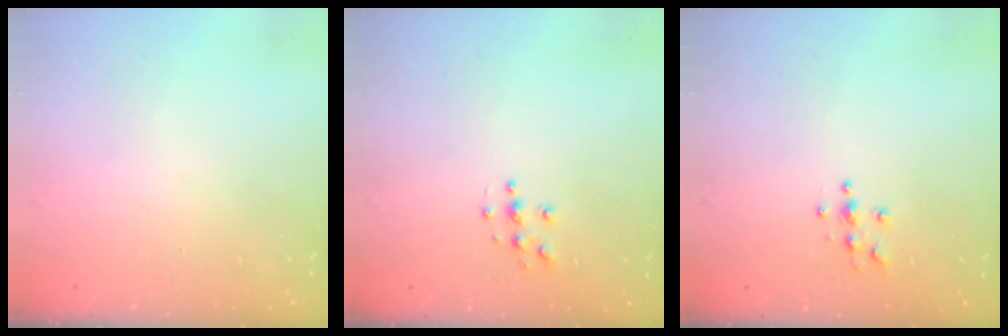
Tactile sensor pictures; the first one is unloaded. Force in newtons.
{"total": 4.6, "press": 4.6, "slide": 0.5}
{"total": 3.9, "press": 3.8, "slide": 0.4}